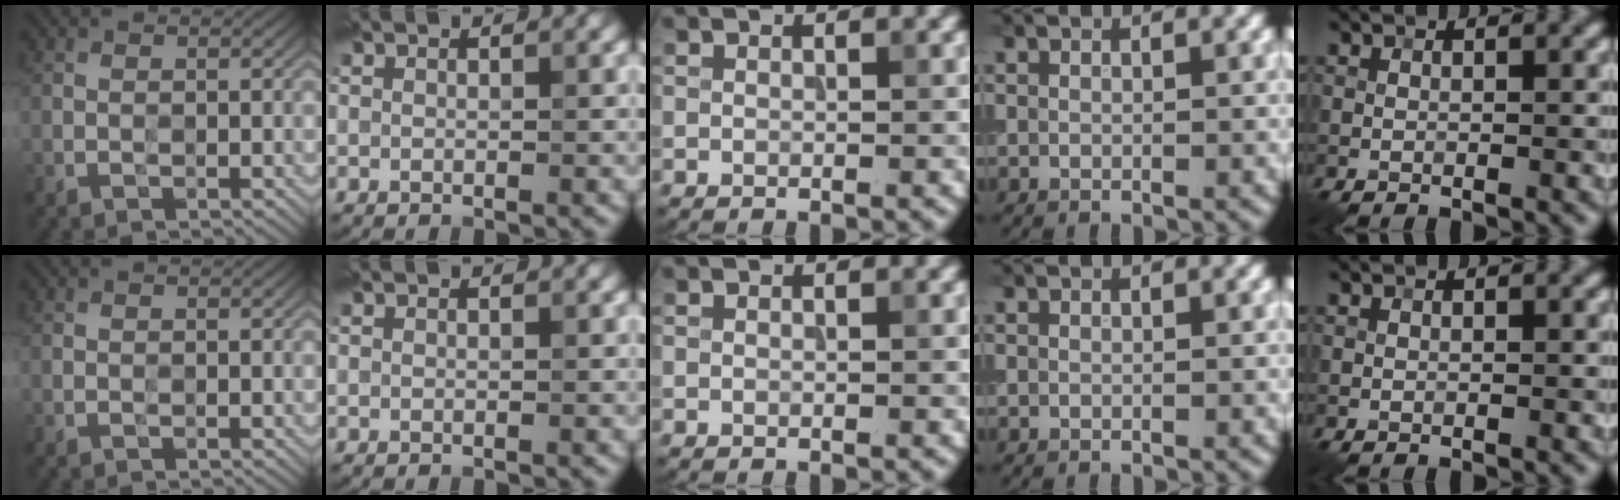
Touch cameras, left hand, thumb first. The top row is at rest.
{}